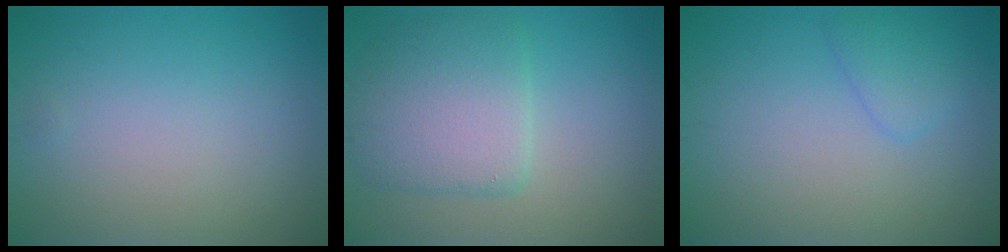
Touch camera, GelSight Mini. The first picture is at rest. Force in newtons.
{"total": 5.5, "press": 5.5, "slide": 0.3}
{"total": 1.8, "press": 1.8, "slide": 0.1}